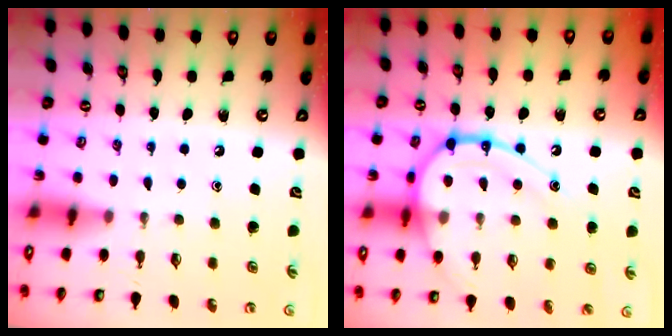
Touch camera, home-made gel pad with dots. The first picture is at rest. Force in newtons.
{"total": 17.4, "press": 17.3, "slide": 1.8}